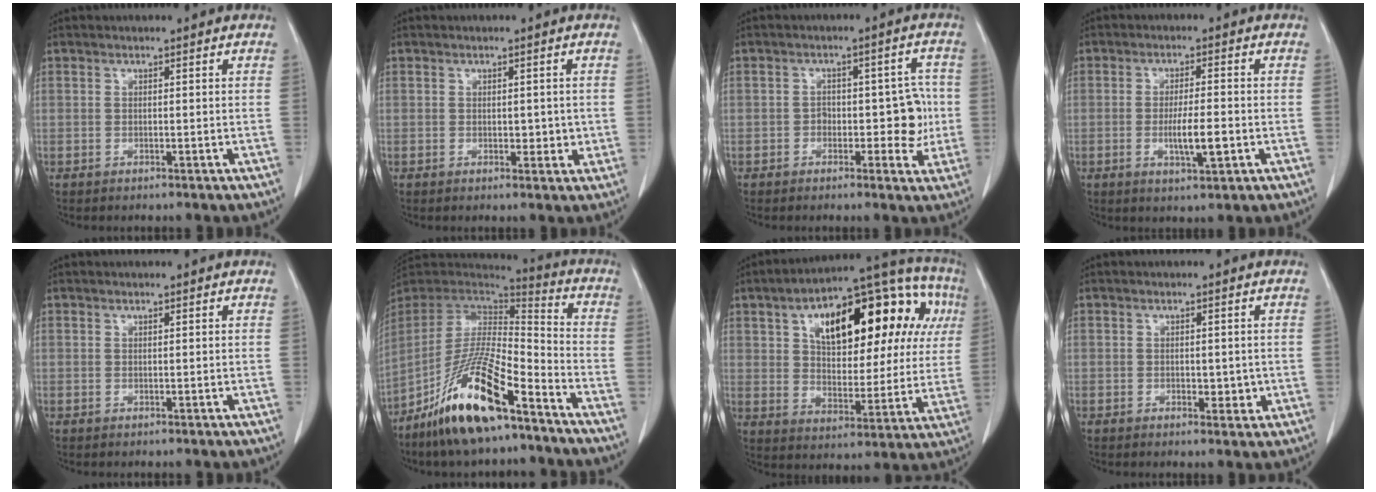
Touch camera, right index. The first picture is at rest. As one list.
[{"total": 2.6, "force": [-0.1, 1.6, 2.0], "torque": [-0.020, -0.001, 0.003]}, {"total": 6.1, "force": [-1.1, 3.4, 4.9], "torque": [-0.046, 0.020, -0.013]}, {"total": 5.6, "force": [-1.4, 0.7, 5.4], "torque": [-0.097, -0.007, -0.020]}, {"total": 0.0}, {"total": 17.4, "force": [-11.1, 3.3, 12.9], "torque": [-0.267, -0.018, -0.205]}, {"total": 25.5, "force": [8.7, 10.8, 21.4], "torque": [-0.315, 0.064, 0.129]}, {"total": 2.6, "force": [-0.5, 1.5, 2.1], "torque": [-0.027, 0.000, -0.001]}]